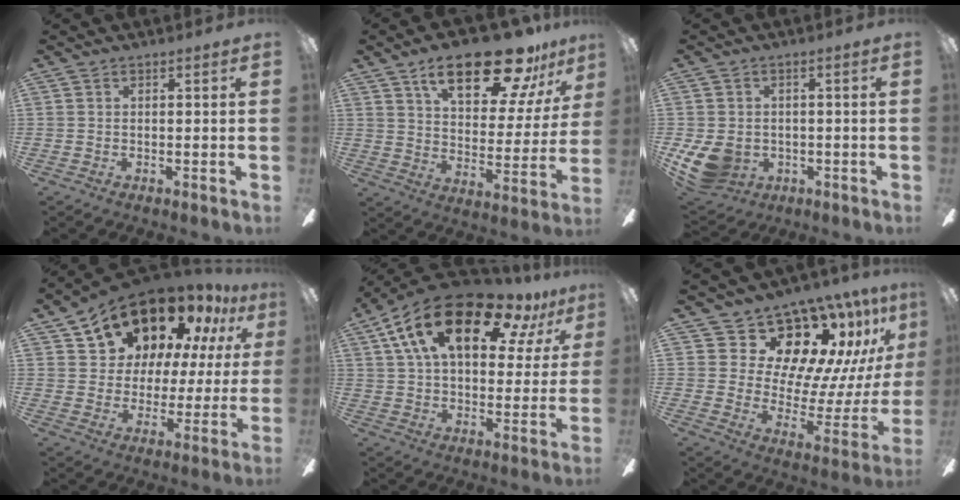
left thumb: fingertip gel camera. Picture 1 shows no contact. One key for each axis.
{"total": 22.3, "fx": 14.8, "fy": 8.7, "fz": 14.2, "tx": -0.221, "ty": -0.076, "tz": 0.245}
{"total": 9.6, "fx": -2.6, "fy": 7.7, "fz": 5.2, "tx": -0.130, "ty": 0.007, "tz": -0.045}
{"total": 19.4, "fx": 14.9, "fy": 10.0, "fz": 7.5, "tx": -0.133, "ty": -0.105, "tz": 0.272}
{"total": 23.0, "fx": 12.9, "fy": 10.5, "fz": 15.9, "tx": -0.276, "ty": -0.057, "tz": 0.214}
{"total": 16.6, "fx": 13.7, "fy": 7.3, "fz": 5.9, "tx": -0.084, "ty": -0.130, "tz": 0.245}